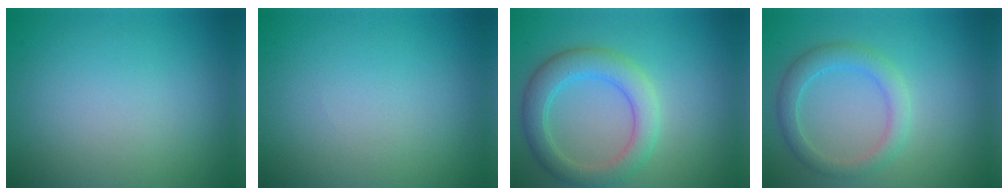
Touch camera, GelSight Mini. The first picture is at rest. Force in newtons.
{"total": 0.0}
{"total": 4.4, "press": 4.4, "slide": 0.1}
{"total": 2.8, "press": 2.8, "slide": 0.1}